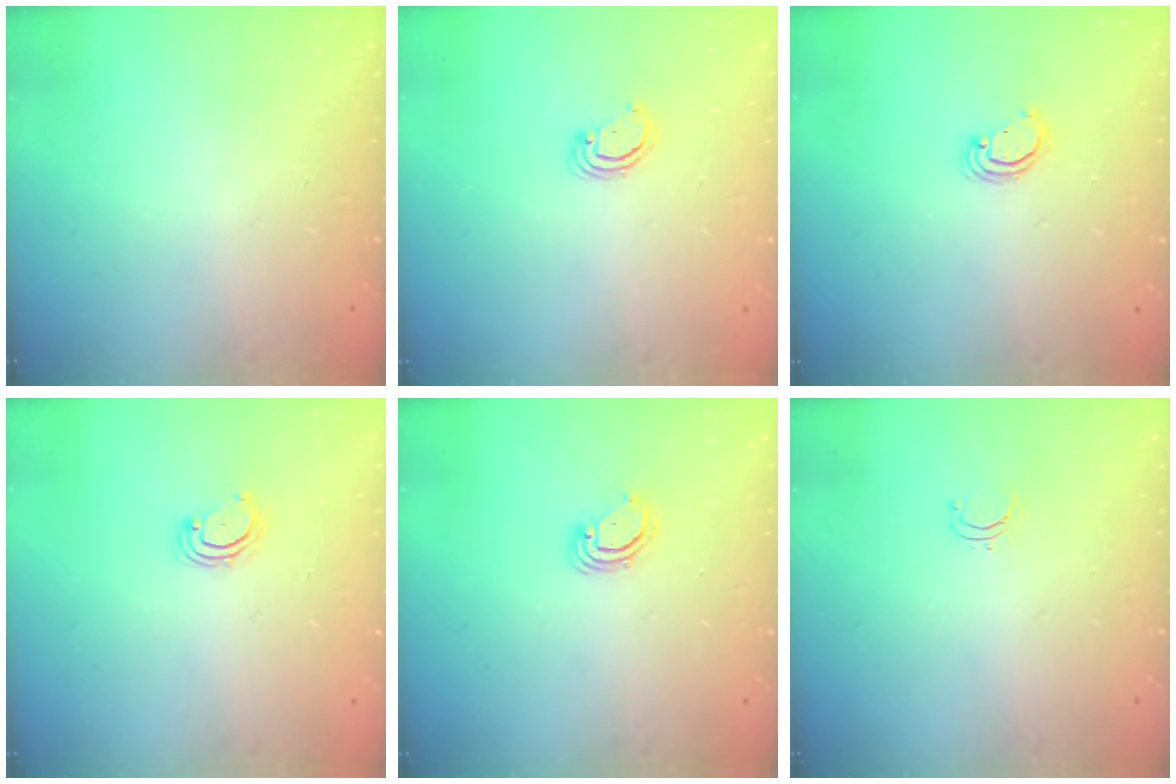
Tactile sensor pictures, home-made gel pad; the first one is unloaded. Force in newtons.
{"total": 2.5, "press": 2.5, "slide": 0.2}
{"total": 2.8, "press": 2.8, "slide": 0.2}
{"total": 3.1, "press": 3.0, "slide": 0.4}
{"total": 2.9, "press": 2.9, "slide": 0.2}
{"total": 2.8, "press": 2.8, "slide": 0.2}